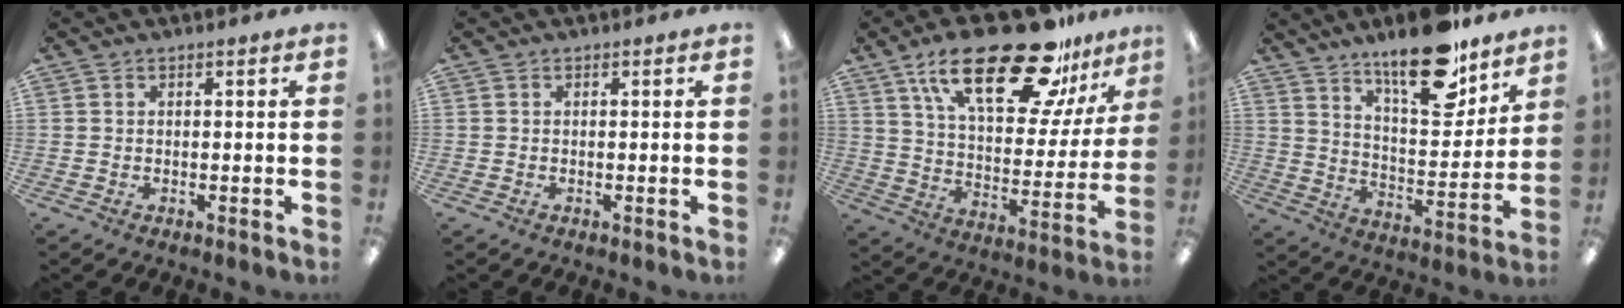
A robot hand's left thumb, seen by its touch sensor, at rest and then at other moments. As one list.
[{"total": 0.0}, {"total": 27.6, "force": [17.8, 10.6, 18.2], "torque": [-0.283, -0.101, 0.294]}, {"total": 19.5, "force": [14.7, 6.7, 10.9], "torque": [-0.164, -0.093, 0.246]}]